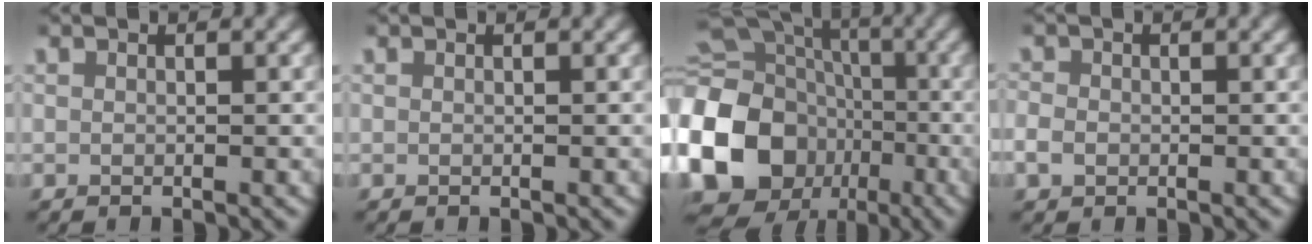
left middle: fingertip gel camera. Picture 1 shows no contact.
{"total": 0.0}
{"total": 18.1, "force": [-3.2, 15.9, 8.1], "torque": [-0.185, -0.049, -0.055]}
{"total": 1.7, "force": [-0.6, 1.5, 0.6], "torque": [-0.024, -0.001, -0.013]}